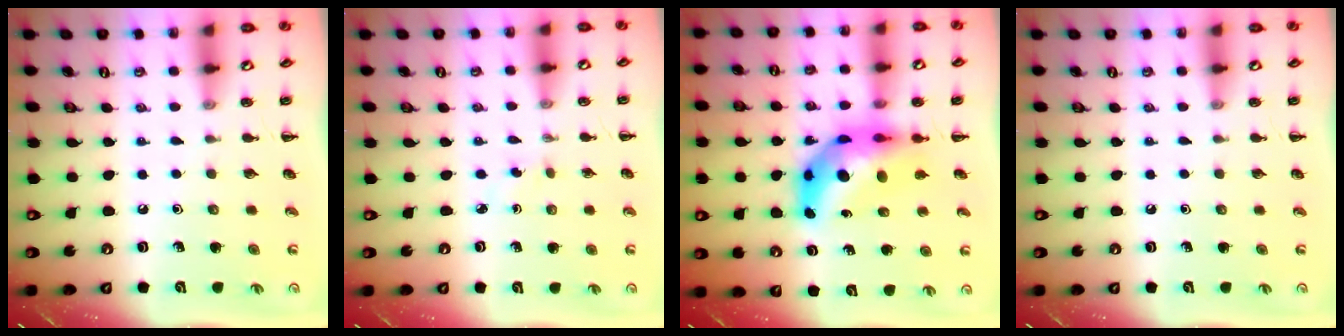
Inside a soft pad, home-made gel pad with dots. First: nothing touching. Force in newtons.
{"total": 1.3, "press": 1.2, "slide": 0.6}
{"total": 10.5, "press": 10.0, "slide": 3.2}
{"total": 0.0}